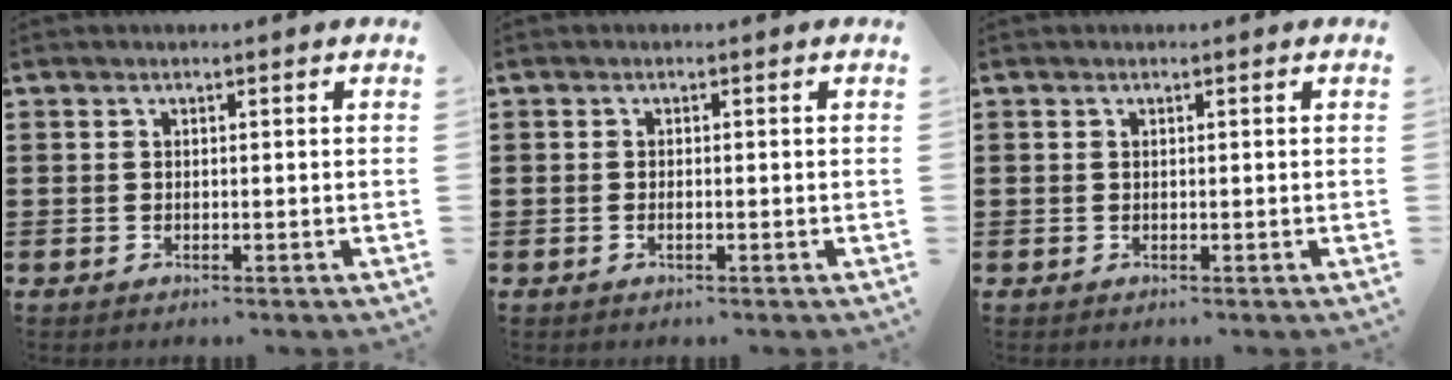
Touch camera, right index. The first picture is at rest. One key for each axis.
{"total": 0.5, "fx": -0.3, "fy": 0.1, "fz": 0.4, "tx": -0.009, "ty": -0.003, "tz": -0.004}
{"total": 0.0}